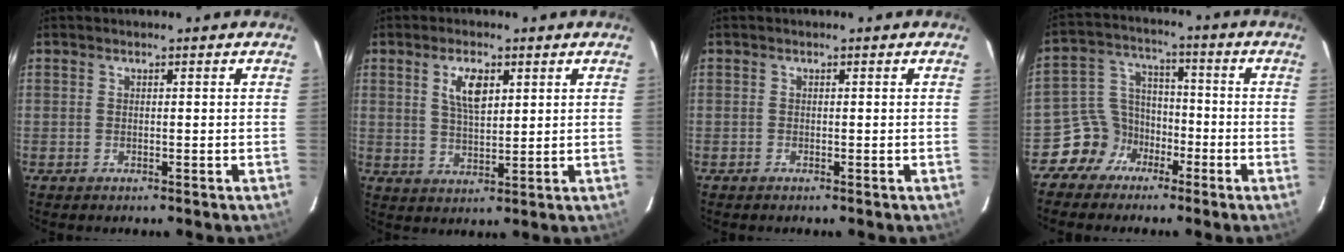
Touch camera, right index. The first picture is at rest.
{"total": 6.0, "force": [2.5, 2.7, 4.8], "torque": [-0.085, 0.005, 0.050]}
{"total": 0.0}
{"total": 8.2, "force": [-5.2, 6.2, 0.7], "torque": [-0.024, 0.036, -0.102]}